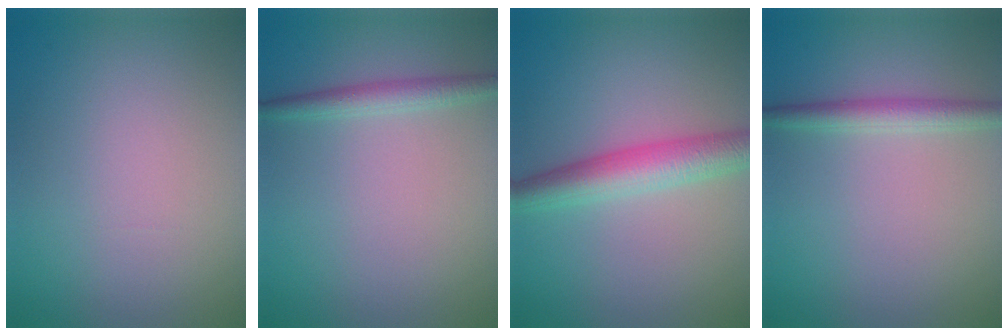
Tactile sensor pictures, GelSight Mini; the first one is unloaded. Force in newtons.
{"total": 1.9, "press": 1.9, "slide": 0.0}
{"total": 4.9, "press": 4.9, "slide": 0.1}
{"total": 2.4, "press": 2.4, "slide": 0.1}